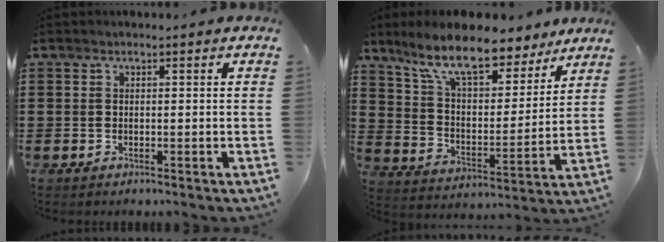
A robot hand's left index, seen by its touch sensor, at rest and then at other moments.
{"total": 11.1, "force": [9.0, 2.5, 5.9], "torque": [-0.141, -0.041, 0.157]}